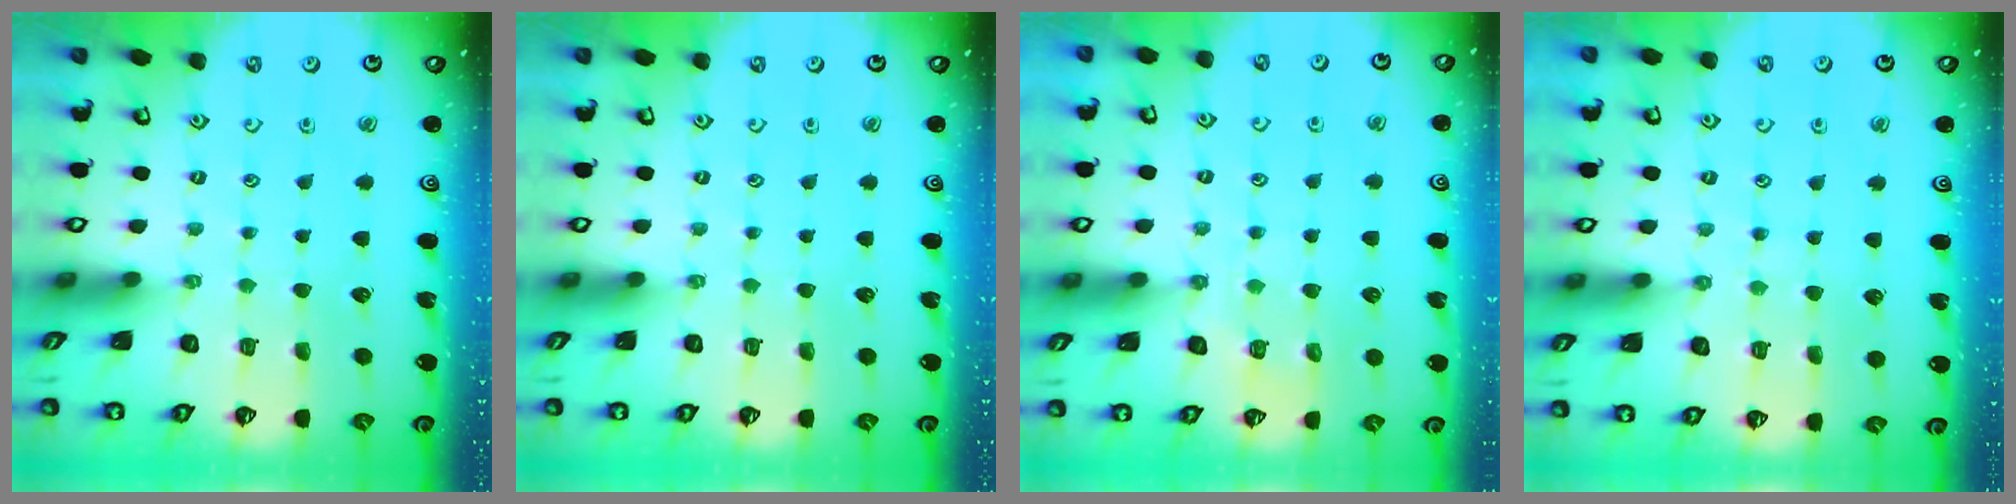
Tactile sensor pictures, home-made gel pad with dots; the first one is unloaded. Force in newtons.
{"total": 0.0}
{"total": 8.3, "press": 8.3, "slide": 0.8}
{"total": 5.4, "press": 5.4, "slide": 0.6}